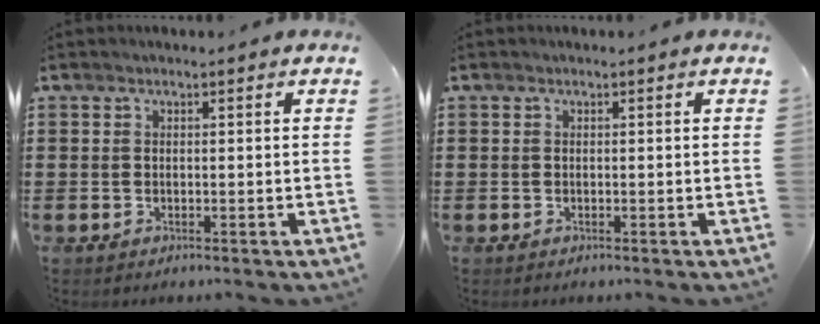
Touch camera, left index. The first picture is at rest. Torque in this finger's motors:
{"motor_torque": [0.00, 0.00, 0.00, 0.00]}